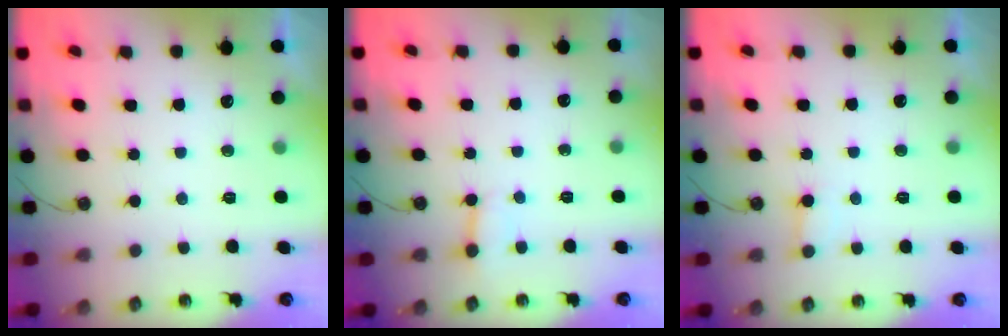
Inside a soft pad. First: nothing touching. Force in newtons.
{"total": 3.0, "press": 2.9, "slide": 0.3}
{"total": 4.6, "press": 4.6, "slide": 0.4}